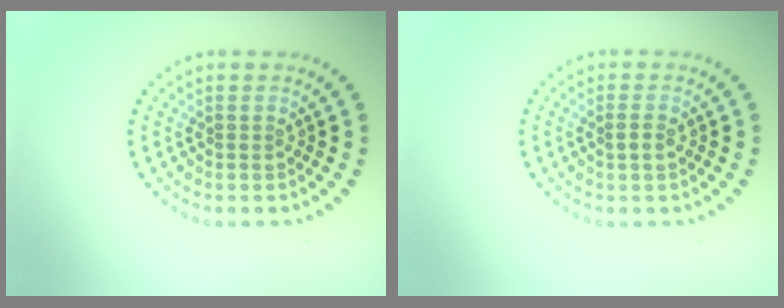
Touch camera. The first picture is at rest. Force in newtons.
{"total": 1.2, "press": 1.1, "slide": 0.3}